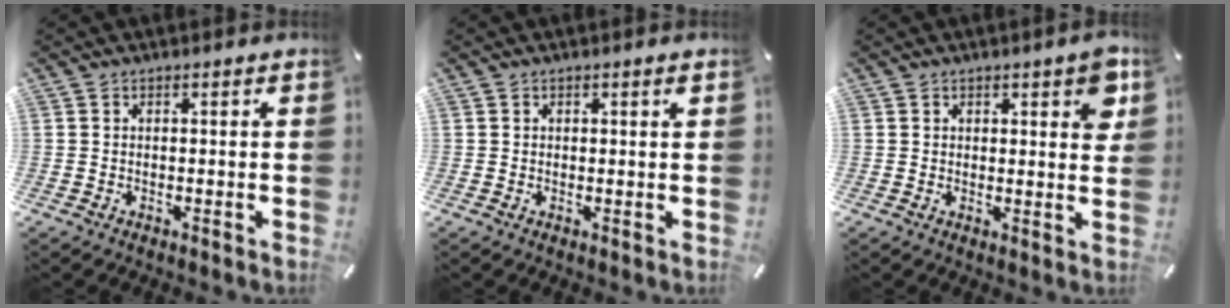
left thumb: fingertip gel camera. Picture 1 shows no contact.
{"total": 0.8, "force": [0.4, 0.3, 0.7], "torque": [-0.013, 0.001, 0.006]}
{"total": 5.3, "force": [2.5, 2.6, 3.8], "torque": [-0.039, -0.006, 0.037]}